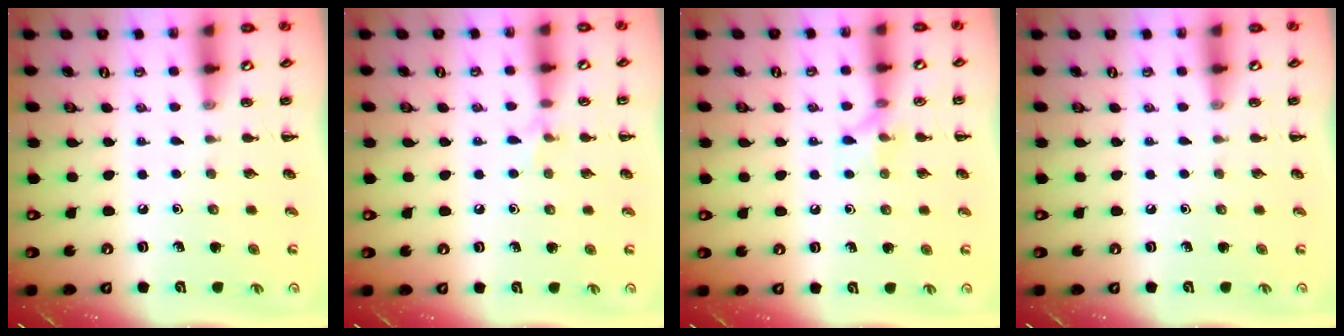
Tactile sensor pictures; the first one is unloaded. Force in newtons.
{"total": 4.0, "press": 3.7, "slide": 1.5}
{"total": 5.6, "press": 5.5, "slide": 1.1}
{"total": 0.0}